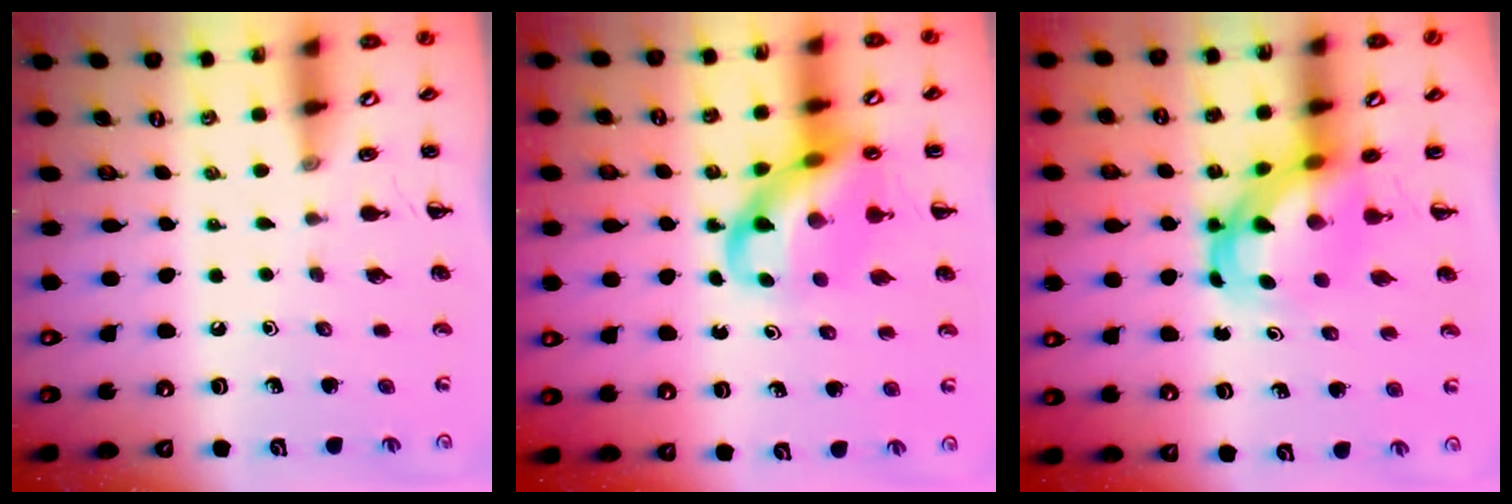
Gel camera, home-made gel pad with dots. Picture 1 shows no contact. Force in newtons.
{"total": 14.6, "press": 14.2, "slide": 3.4}
{"total": 5.8, "press": 5.7, "slide": 1.4}